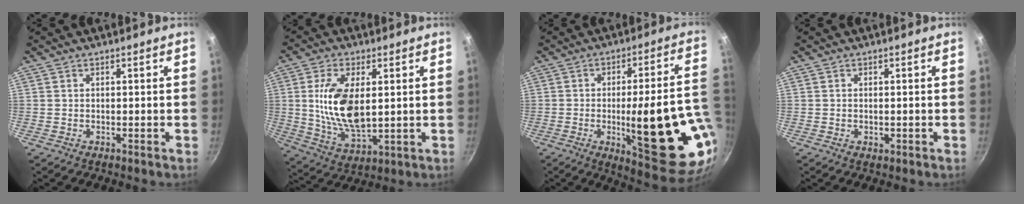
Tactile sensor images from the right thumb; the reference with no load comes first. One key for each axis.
{"total": 14.0, "fx": 2.0, "fy": 6.9, "fz": 12.0, "tx": -0.222, "ty": -0.010, "tz": 0.045}
{"total": 23.8, "fx": -5.0, "fy": 6.3, "fz": 22.4, "tx": -0.277, "ty": 0.003, "tz": -0.054}
{"total": 1.1, "fx": -0.2, "fy": 0.7, "fz": 0.8, "tx": -0.012, "ty": 0.000, "tz": -0.003}